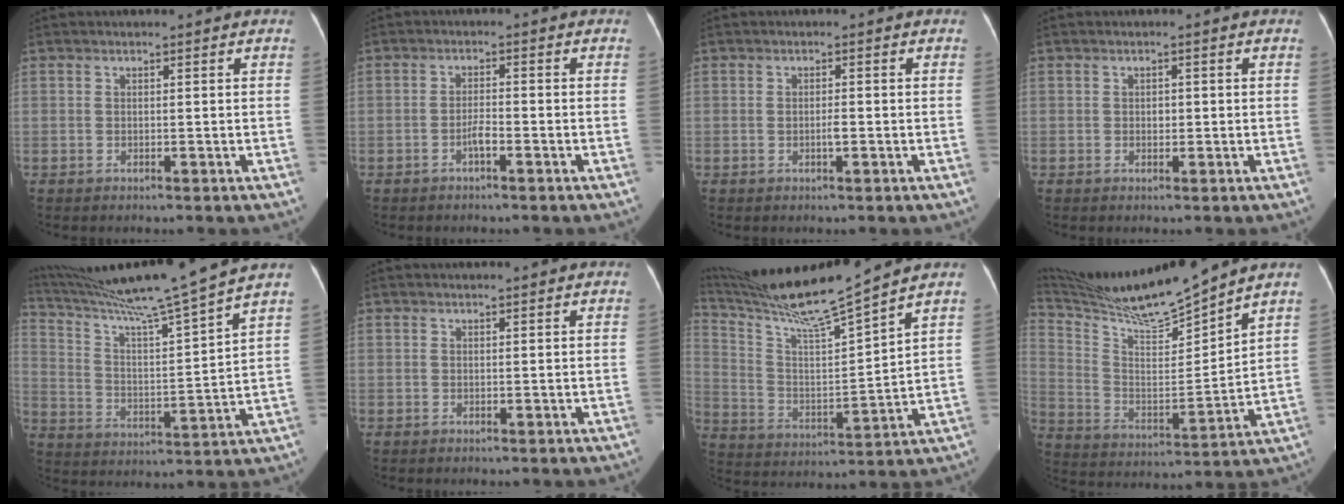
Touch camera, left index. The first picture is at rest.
{"total": 2.1, "force": [-1.3, 0.2, 1.6], "torque": [-0.029, 0.002, -0.024]}
{"total": 1.2, "force": [-0.4, 0.1, 1.1], "torque": [-0.023, -0.001, -0.007]}
{"total": 1.0, "force": [-0.1, 0.7, 0.6], "torque": [-0.011, 0.001, -0.001]}
{"total": 19.3, "force": [16.6, -2.8, 9.4], "torque": [-0.169, -0.027, 0.263]}
{"total": 1.5, "force": [1.4, -0.1, 0.6], "torque": [-0.008, 0.015, 0.022]}
{"total": 15.8, "force": [14.1, -2.7, 6.8], "torque": [-0.140, -0.023, 0.255]}
{"total": 15.6, "force": [14.4, -1.1, 5.9], "torque": [-0.124, -0.012, 0.268]}